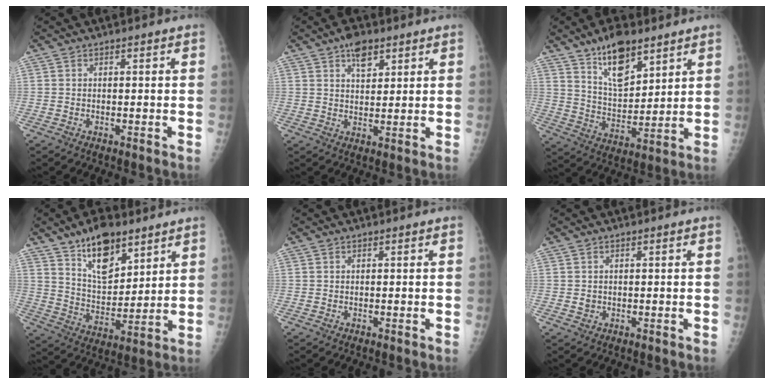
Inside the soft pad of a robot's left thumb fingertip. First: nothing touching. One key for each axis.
{"total": 5.4, "fx": 3.2, "fy": 2.8, "fz": 3.3, "tx": -0.035, "ty": -0.014, "tz": 0.050}
{"total": 12.2, "fx": 8.0, "fy": 5.3, "fz": 7.5, "tx": -0.105, "ty": -0.053, "tz": 0.146}
{"total": 13.3, "fx": 8.7, "fy": 6.3, "fz": 7.9, "tx": -0.103, "ty": -0.056, "tz": 0.156}
{"total": 0.0}
{"total": 1.3, "fx": 0.0, "fy": 1.2, "fz": 0.5, "tx": -0.005, "ty": 0.000, "tz": 0.005}